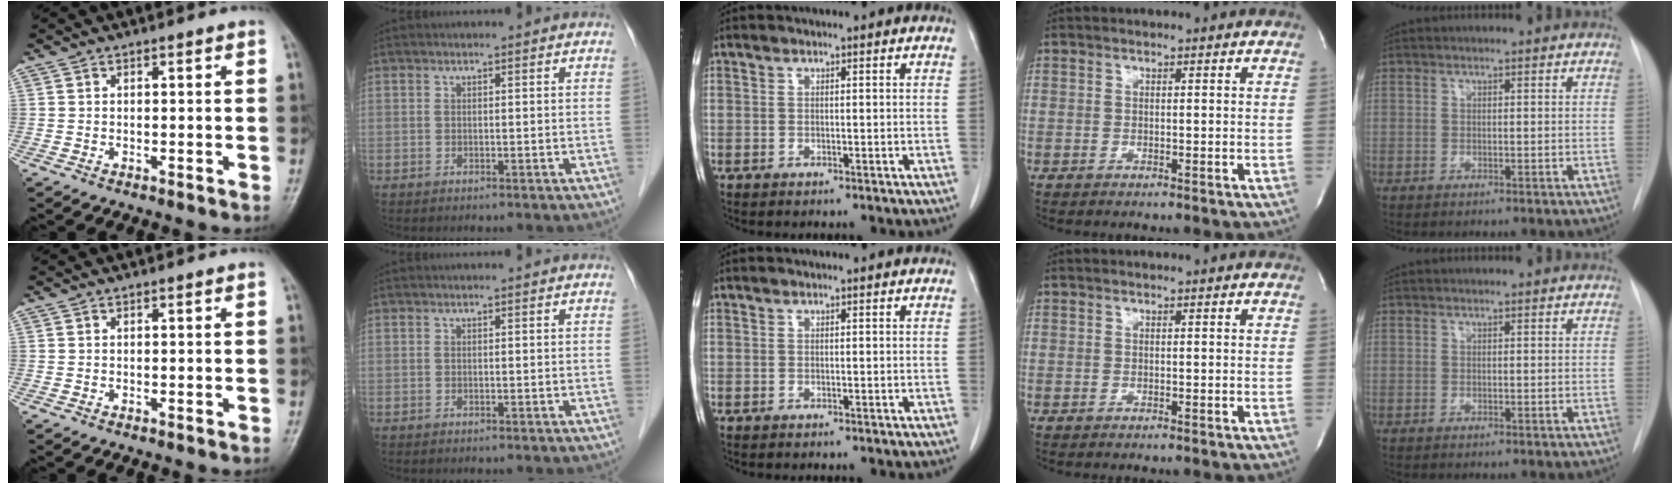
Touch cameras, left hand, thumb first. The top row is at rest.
{}